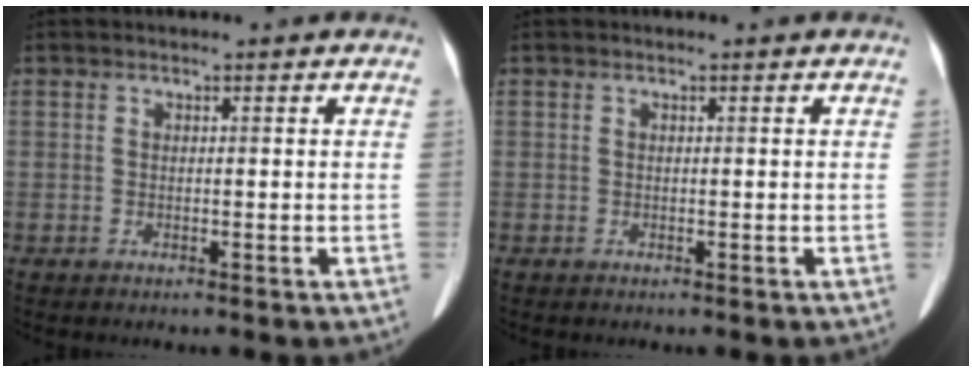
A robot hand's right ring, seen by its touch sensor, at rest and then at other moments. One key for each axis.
{"total": 0.0}